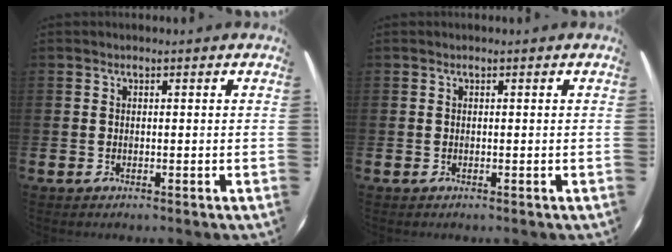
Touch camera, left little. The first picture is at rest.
{"total": 0.0}